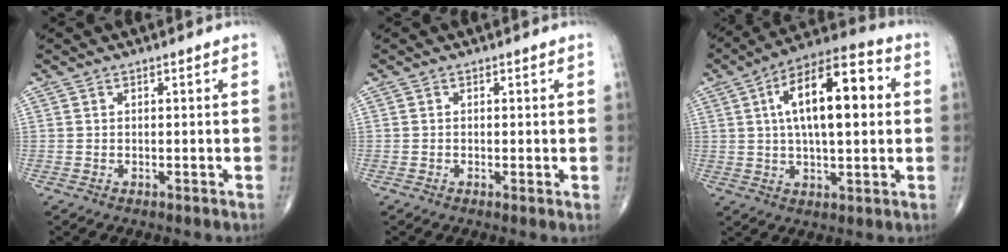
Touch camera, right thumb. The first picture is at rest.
{"total": 0.9, "force": [0.0, 0.2, 0.8], "torque": [-0.019, -0.004, -0.004]}
{"total": 18.1, "force": [3.4, 7.5, 16.1], "torque": [-0.244, 0.022, 0.046]}